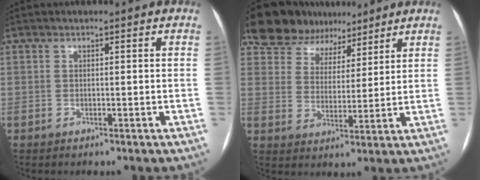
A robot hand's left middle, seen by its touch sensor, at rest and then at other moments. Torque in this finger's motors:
{"motor_torque": [0.19, -0.19, 0.04, 0.01]}